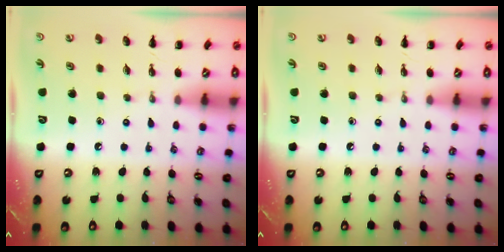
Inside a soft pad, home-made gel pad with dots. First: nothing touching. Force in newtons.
{"total": 0.0}